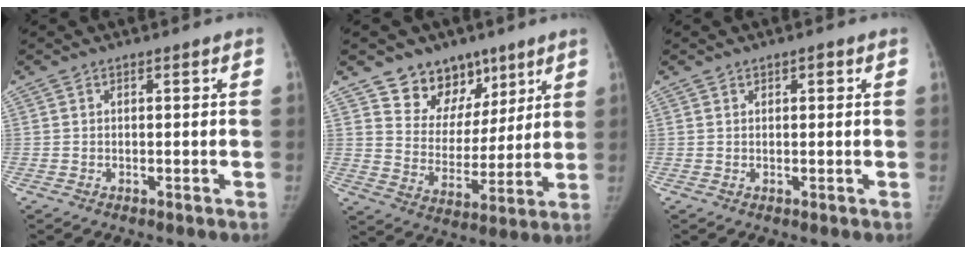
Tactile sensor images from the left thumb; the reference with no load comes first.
{"total": 12.9, "force": [8.6, 8.9, 3.5], "torque": [-0.002, -0.050, 0.151]}
{"total": 1.2, "force": [0.6, 0.7, 0.8], "torque": [-0.003, 0.000, 0.005]}